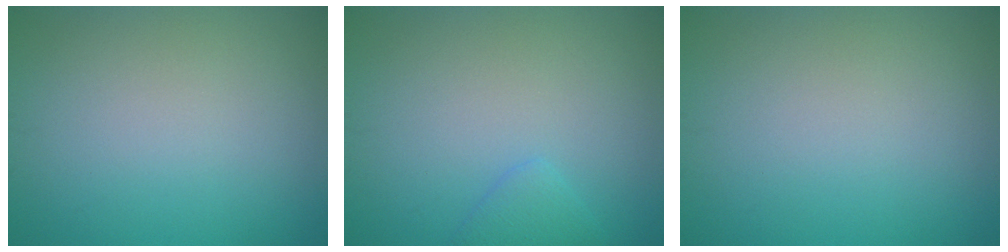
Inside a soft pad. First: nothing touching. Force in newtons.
{"total": 1.5, "press": 1.5, "slide": 0.1}
{"total": 0.0}